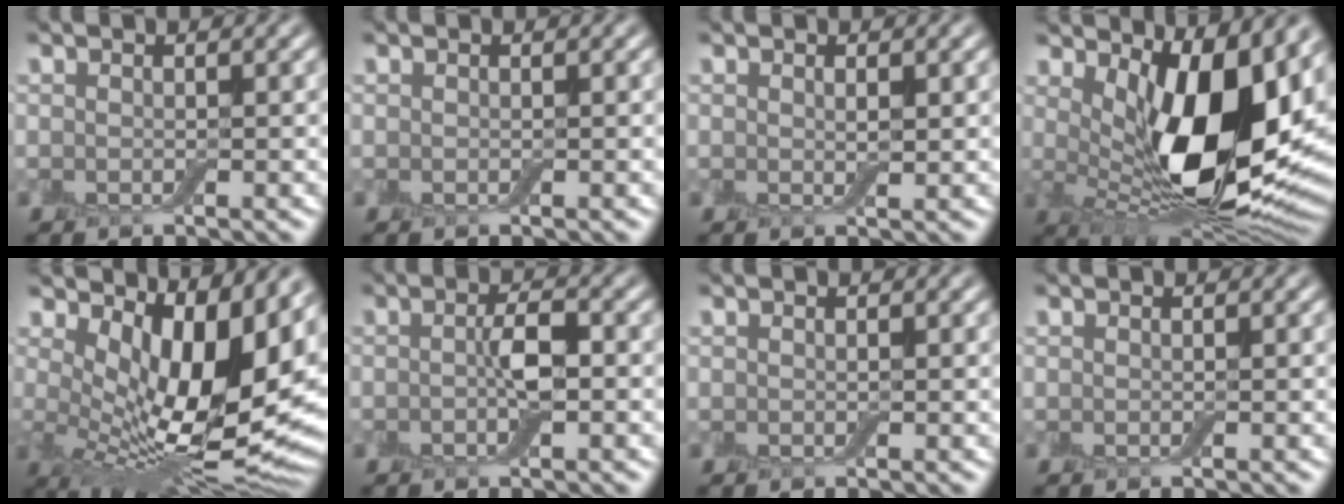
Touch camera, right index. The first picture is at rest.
{"total": 0.0}
{"total": 0.8, "force": [0.3, 0.2, 0.7], "torque": [-0.011, -0.003, 0.006]}
{"total": 12.6, "force": [2.3, 6.1, 10.8], "torque": [-0.153, -0.032, 0.052]}
{"total": 12.0, "force": [3.1, 5.6, 10.2], "torque": [-0.144, -0.025, 0.065]}
{"total": 2.5, "force": [-0.5, 0.7, 2.3], "torque": [-0.044, 0.000, -0.012]}
{"total": 0.0}
{"total": 0.0}